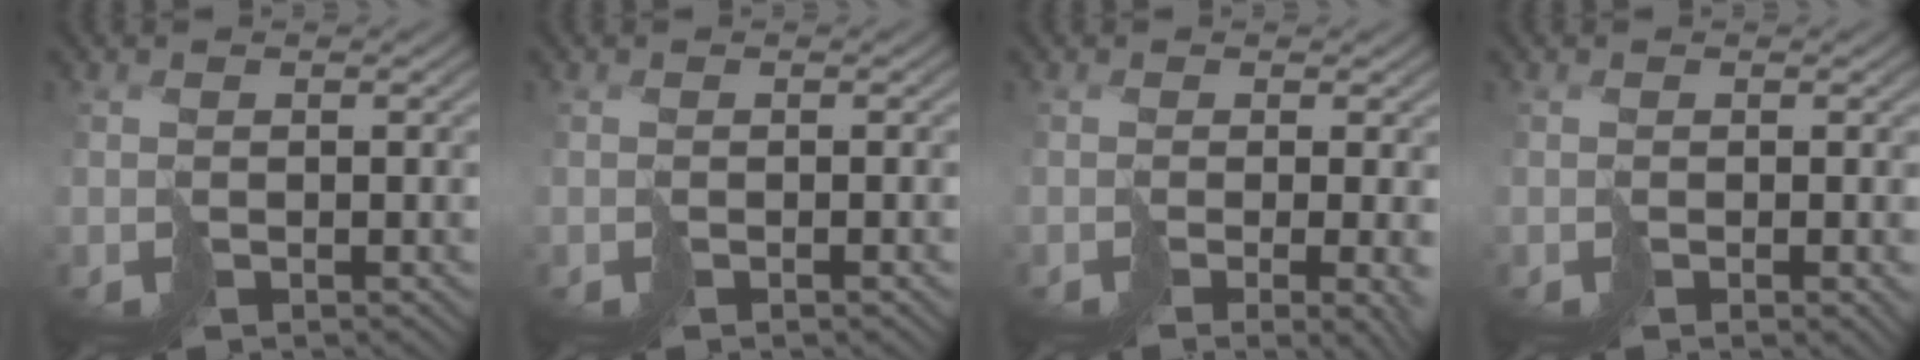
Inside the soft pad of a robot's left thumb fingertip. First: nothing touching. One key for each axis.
{"total": 0.9, "fx": -0.4, "fy": 0.0, "fz": 0.8, "tx": -0.013, "ty": 0.001, "tz": -0.010}
{"total": 5.9, "fx": -1.7, "fy": 1.8, "fz": 5.3, "tx": -0.062, "ty": -0.011, "tz": -0.017}
{"total": 1.6, "fx": -0.4, "fy": 0.2, "fz": 1.5, "tx": -0.026, "ty": -0.003, "tz": -0.008}